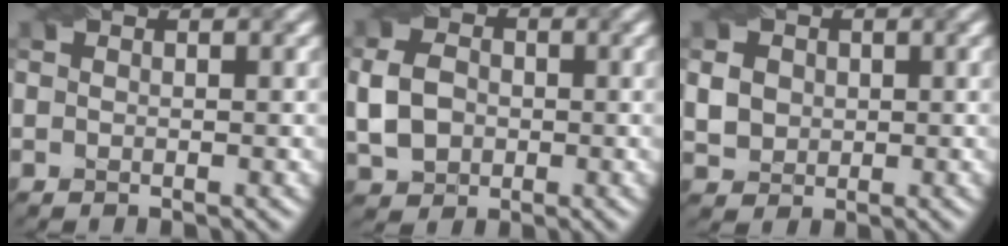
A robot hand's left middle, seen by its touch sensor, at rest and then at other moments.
{"total": 4.0, "force": [-0.6, 3.2, 2.3], "torque": [-0.054, 0.003, -0.015]}
{"total": 2.8, "force": [0.2, 2.5, 1.3], "torque": [-0.040, 0.002, 0.008]}